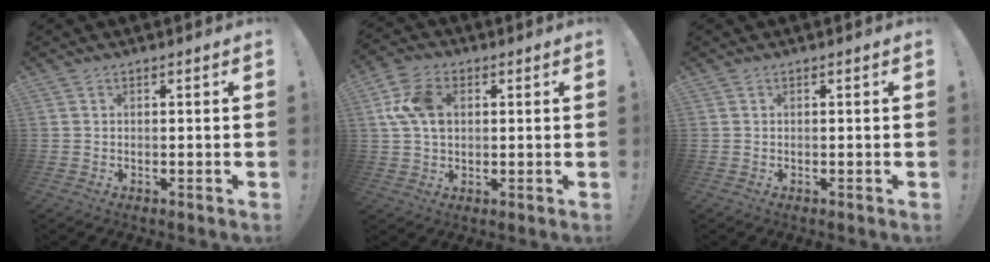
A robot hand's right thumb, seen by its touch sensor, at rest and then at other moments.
{"total": 11.4, "force": [2.6, 8.3, 7.4], "torque": [-0.143, 0.009, 0.053]}
{"total": 0.0}